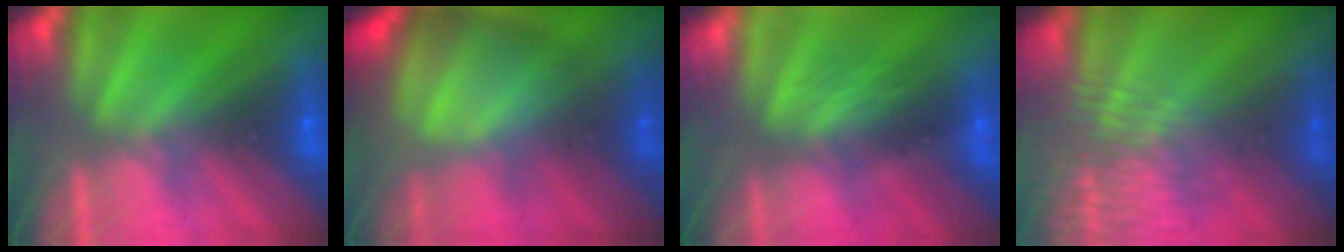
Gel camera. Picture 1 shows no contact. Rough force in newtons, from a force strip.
{"total": 7.8}
{"total": 2.0}
{"total": 3.6}